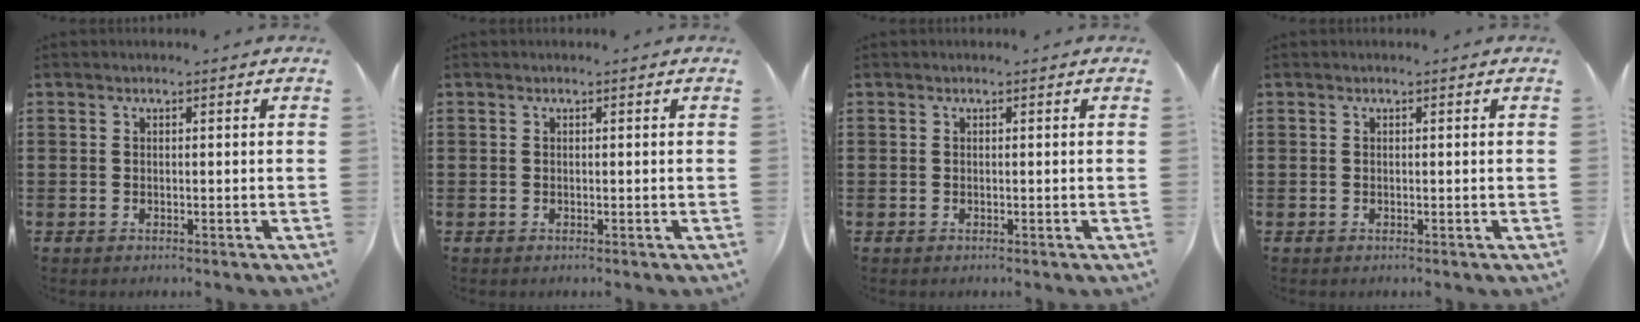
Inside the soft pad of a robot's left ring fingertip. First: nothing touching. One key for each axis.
{"total": 0.0}
{"total": 0.0}
{"total": 0.0}